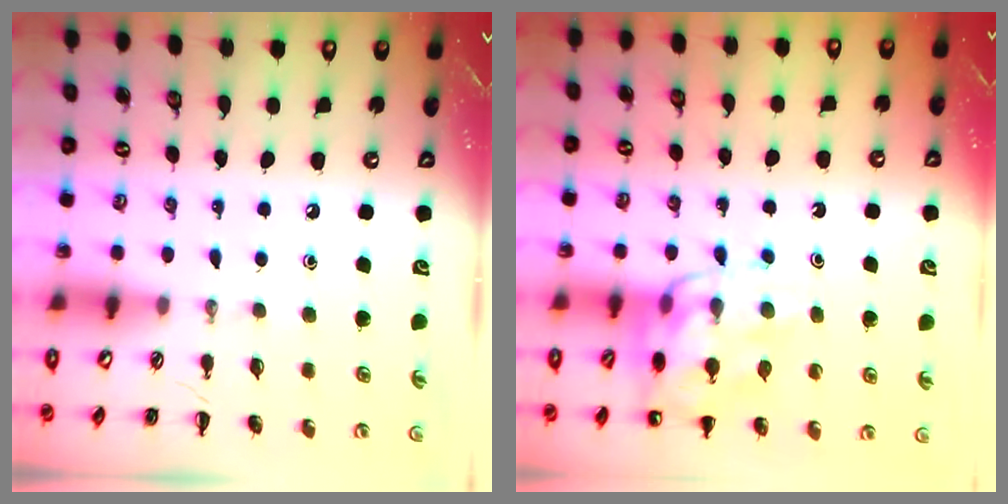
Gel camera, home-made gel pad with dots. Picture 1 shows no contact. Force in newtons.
{"total": 14.3, "press": 14.1, "slide": 2.4}